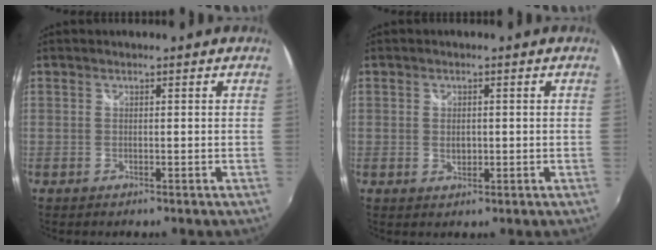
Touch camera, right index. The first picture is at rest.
{"total": 2.4, "force": [0.0, 1.7, 1.6], "torque": [-0.025, 0.000, -0.001]}